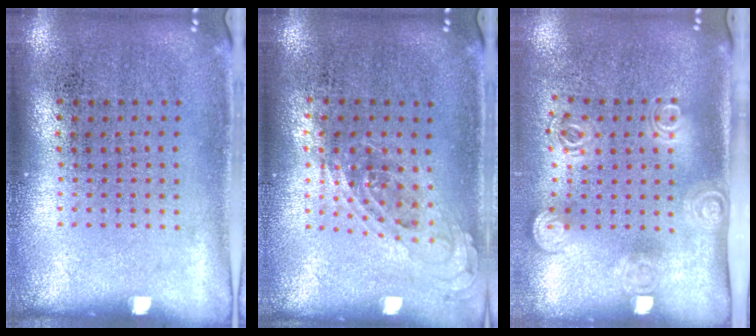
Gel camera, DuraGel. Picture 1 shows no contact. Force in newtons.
{"total": 0.8, "press": 0.7, "slide": 0.3}
{"total": 1.9, "press": 1.3, "slide": 1.3}